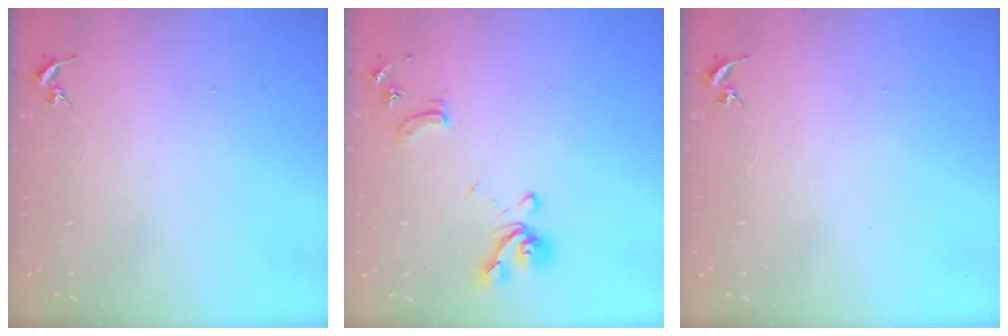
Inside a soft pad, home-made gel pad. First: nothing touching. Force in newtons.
{"total": 12.8, "press": 12.7, "slide": 1.4}
{"total": 0.0}